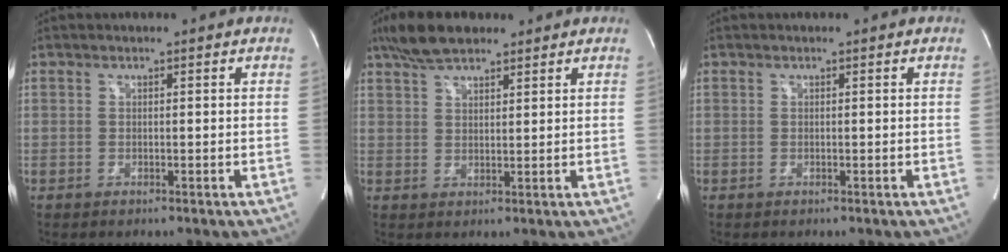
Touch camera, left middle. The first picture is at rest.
{"total": 7.0, "force": [5.4, 2.3, 3.7], "torque": [-0.079, 0.019, 0.102]}
{"total": 0.0}